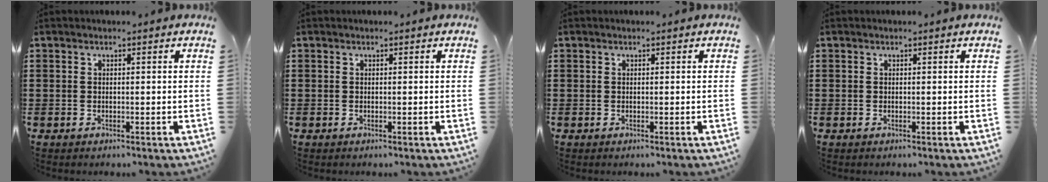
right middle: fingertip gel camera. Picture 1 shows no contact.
{"total": 0.0}
{"total": 0.0}
{"total": 0.0}